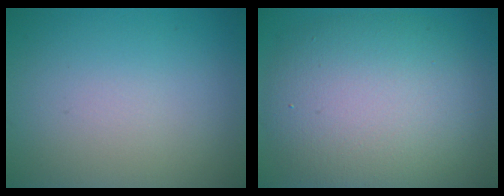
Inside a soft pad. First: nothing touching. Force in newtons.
{"total": 10.4, "press": 10.4, "slide": 0.2}